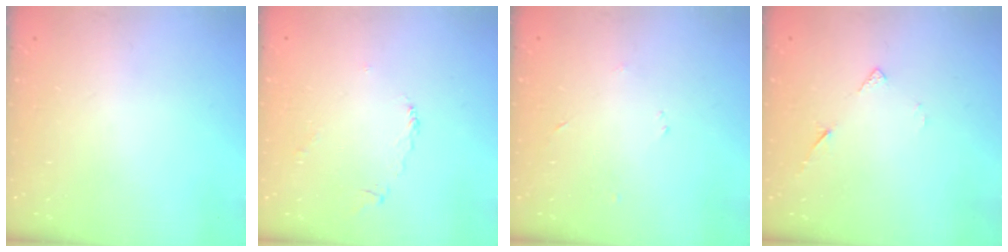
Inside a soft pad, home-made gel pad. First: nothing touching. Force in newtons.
{"total": 2.3, "press": 2.2, "slide": 0.7}
{"total": 2.4, "press": 2.4, "slide": 0.3}
{"total": 5.7, "press": 5.7, "slide": 0.5}